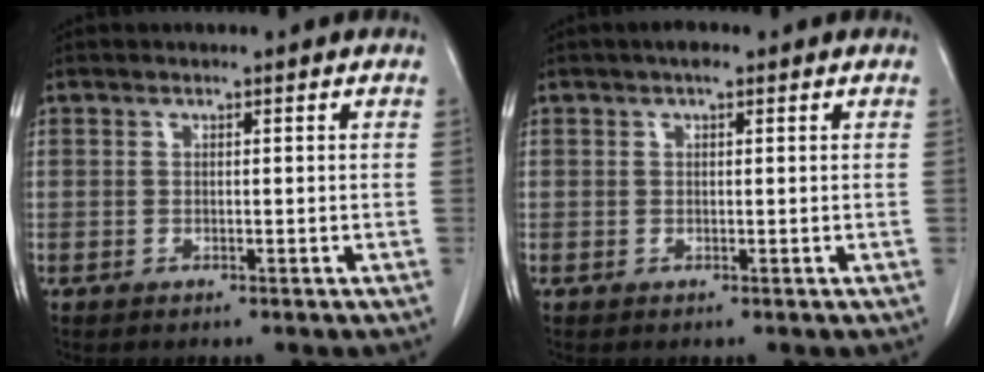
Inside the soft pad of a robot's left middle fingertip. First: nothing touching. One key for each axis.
{"total": 1.4, "fx": 0.9, "fy": 0.6, "fz": 1.0, "tx": -0.015, "ty": 0.009, "tz": 0.012}